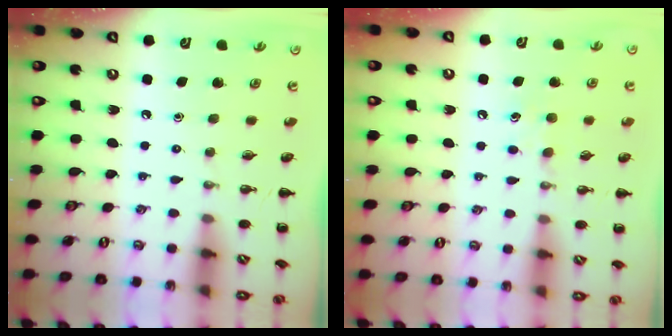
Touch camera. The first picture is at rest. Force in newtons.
{"total": 6.2, "press": 6.0, "slide": 1.7}